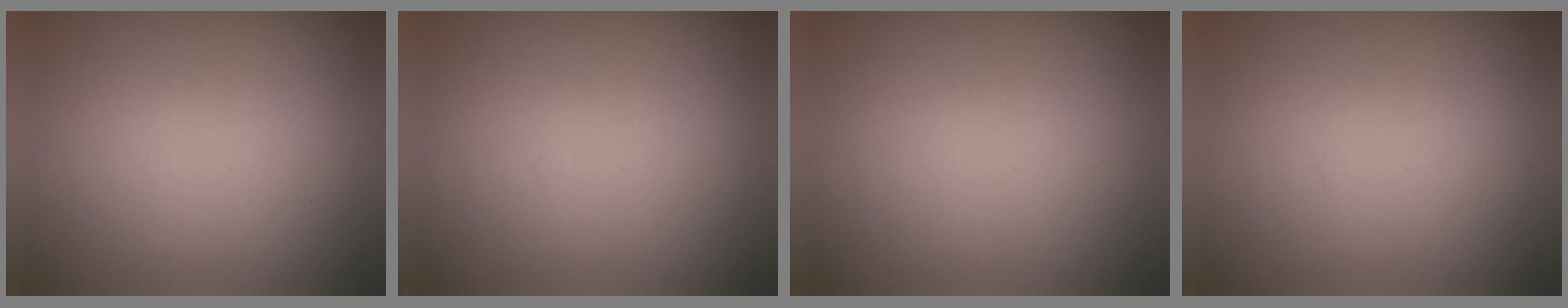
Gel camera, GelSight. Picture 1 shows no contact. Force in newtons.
{"total": 0.0}
{"total": 0.0}
{"total": 0.0}